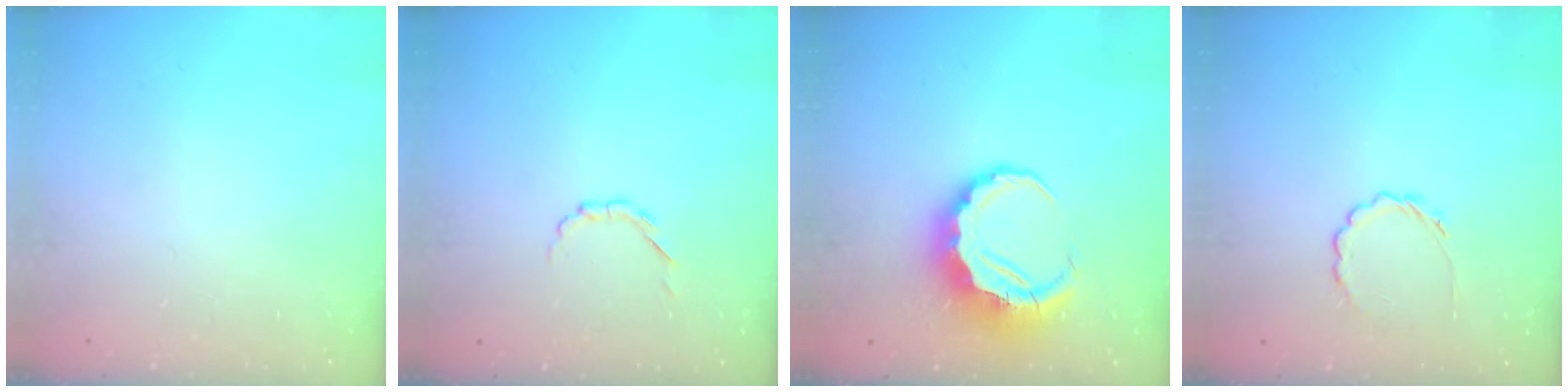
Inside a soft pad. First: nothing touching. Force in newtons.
{"total": 2.6, "press": 2.4, "slide": 0.9}
{"total": 7.3, "press": 7.0, "slide": 1.9}
{"total": 2.5, "press": 2.2, "slide": 1.1}